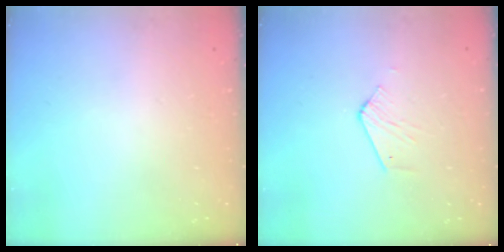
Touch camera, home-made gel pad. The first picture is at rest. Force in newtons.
{"total": 2.6, "press": 2.6, "slide": 0.1}